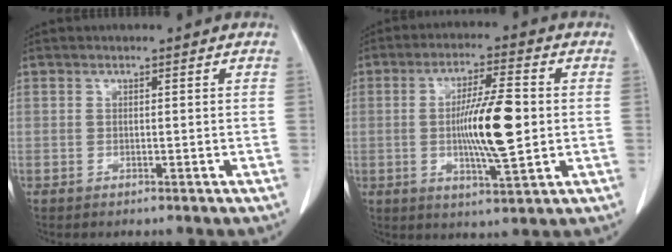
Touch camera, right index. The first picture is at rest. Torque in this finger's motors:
{"motor_torque": [0.85, 0.56, 0.47, 0.13]}